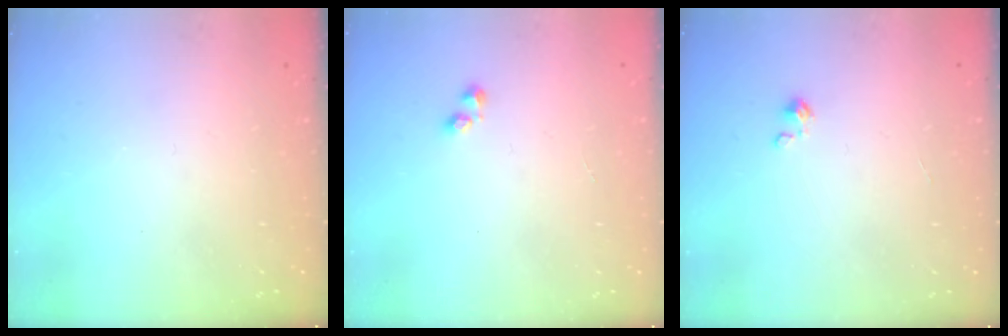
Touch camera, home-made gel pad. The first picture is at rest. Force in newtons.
{"total": 1.4, "press": 1.4, "slide": 0.5}
{"total": 0.0}